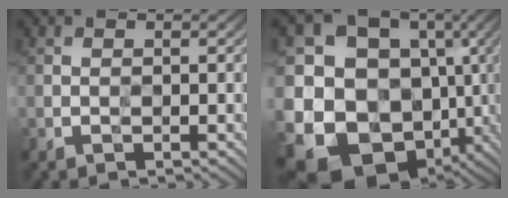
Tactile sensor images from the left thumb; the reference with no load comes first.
{"total": 18.9, "force": [-2.8, 16.3, 9.2], "torque": [-0.228, -0.032, -0.007]}